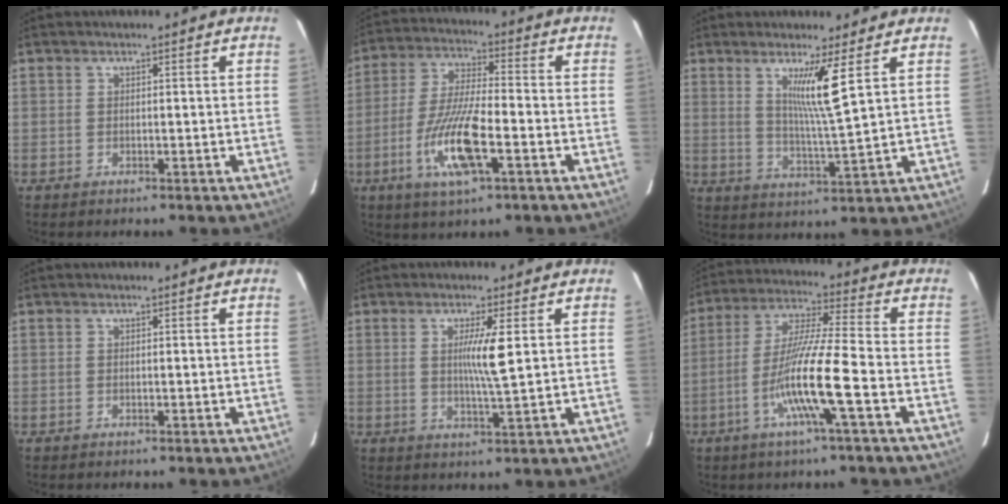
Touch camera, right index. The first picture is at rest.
{"total": 12.2, "force": [-4.5, 2.0, 11.1], "torque": [-0.224, -0.013, -0.083]}
{"total": 7.2, "force": [3.1, -1.6, 6.2], "torque": [-0.109, -0.022, 0.058]}
{"total": 0.0}
{"total": 5.5, "force": [1.2, -0.2, 5.3], "torque": [-0.095, -0.009, 0.021]}
{"total": 12.3, "force": [-4.2, -0.7, 11.5], "torque": [-0.226, -0.006, -0.083]}